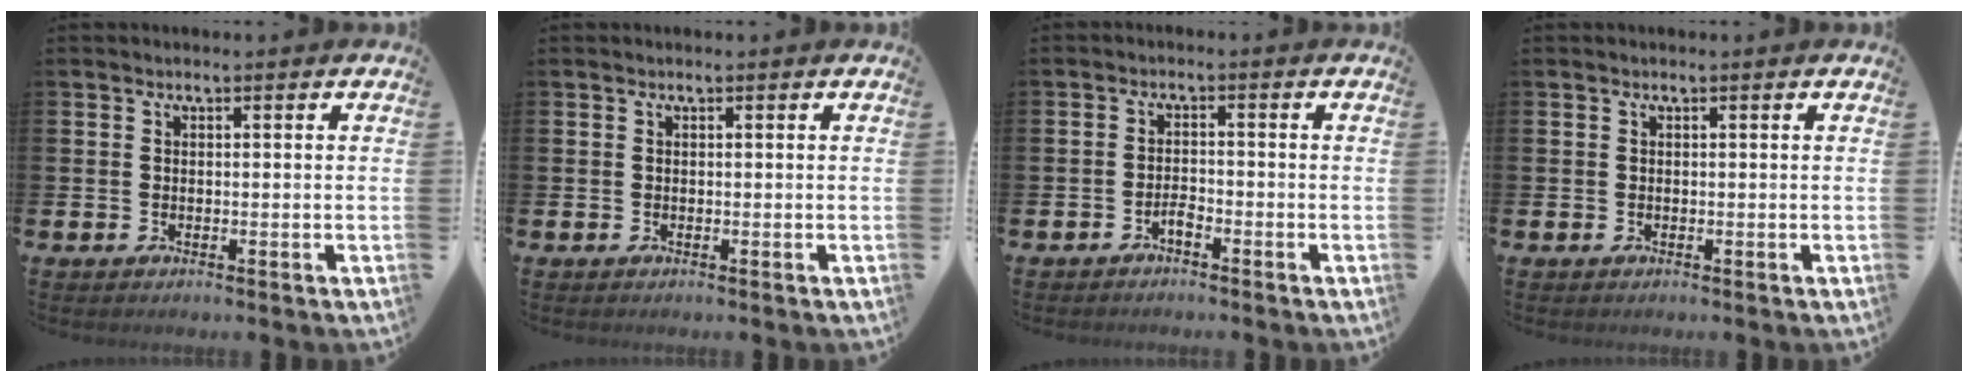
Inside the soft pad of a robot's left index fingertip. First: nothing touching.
{"total": 0.0}
{"total": 1.4, "force": [-1.2, 0.3, 0.7], "torque": [-0.024, 0.003, -0.020]}
{"total": 0.0}